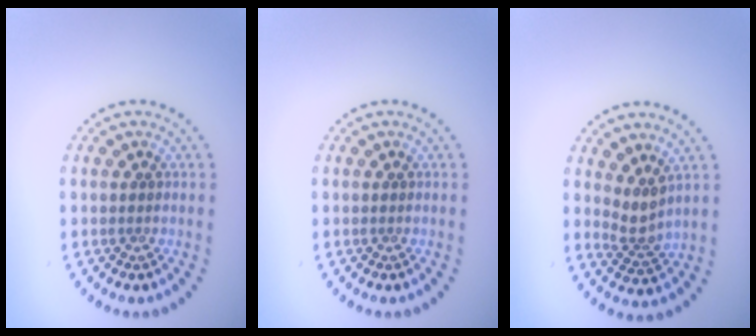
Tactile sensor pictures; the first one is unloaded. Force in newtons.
{"total": 0.0}
{"total": 2.2, "press": 1.6, "slide": 1.6}